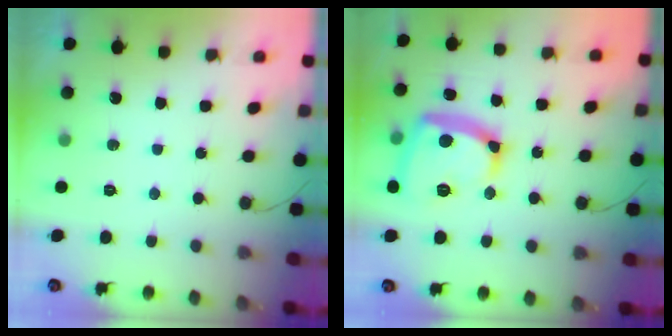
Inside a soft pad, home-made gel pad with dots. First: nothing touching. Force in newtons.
{"total": 16.8, "press": 16.7, "slide": 1.6}